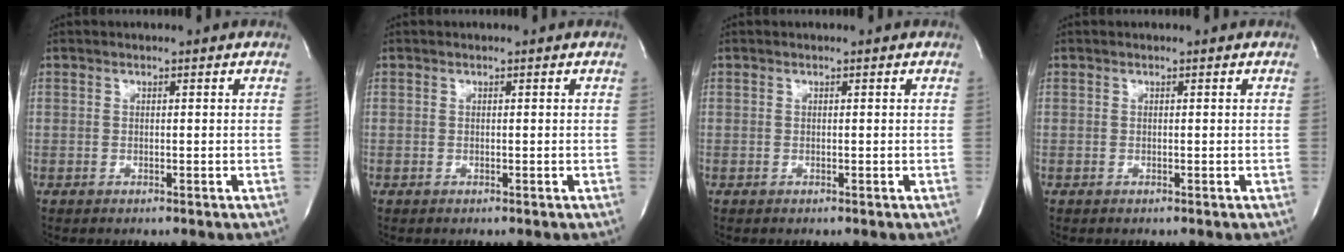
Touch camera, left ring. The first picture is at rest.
{"total": 0.0}
{"total": 0.0}
{"total": 0.0}